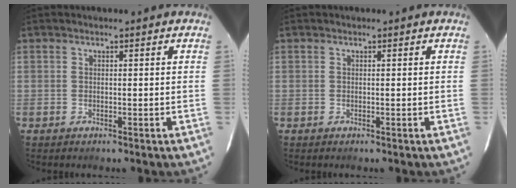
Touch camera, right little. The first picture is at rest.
{"total": 0.0}